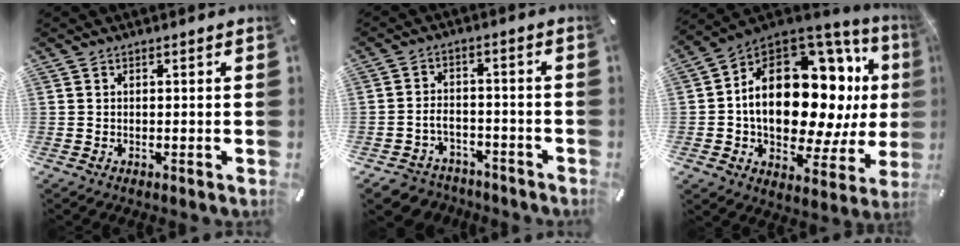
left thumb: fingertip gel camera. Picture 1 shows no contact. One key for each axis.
{"total": 5.1, "fx": -2.7, "fy": 4.0, "fz": 1.8, "tx": -0.044, "ty": 0.010, "tz": -0.053}
{"total": 23.7, "fx": 3.3, "fy": 13.9, "fz": 18.8, "tx": -0.323, "ty": -0.044, "tz": 0.056}